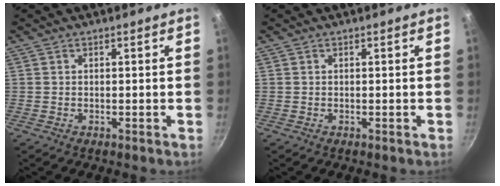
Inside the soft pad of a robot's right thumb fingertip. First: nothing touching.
{"total": 0.0}